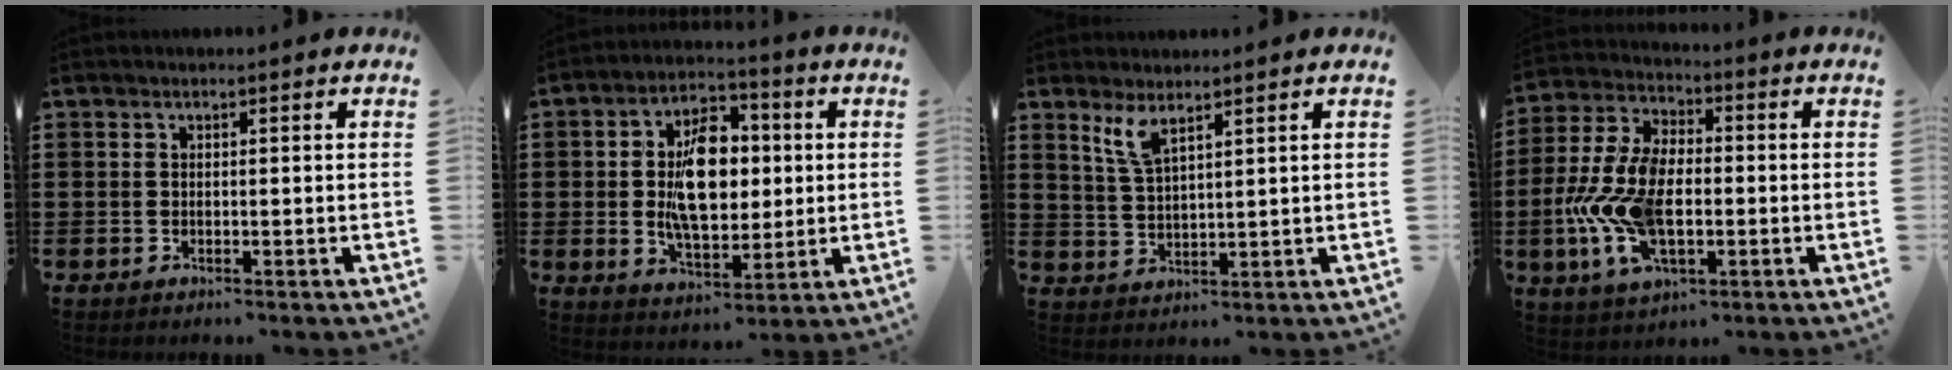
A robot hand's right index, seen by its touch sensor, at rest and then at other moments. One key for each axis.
{"total": 11.3, "fx": 0.7, "fy": 6.4, "fz": 9.2, "tx": -0.175, "ty": 0.010, "tz": 0.011}
{"total": 4.0, "fx": 2.7, "fy": 0.9, "fz": 2.7, "tx": -0.061, "ty": 0.004, "tz": 0.049}
{"total": 11.2, "fx": -2.2, "fy": 5.9, "fz": 9.3, "tx": -0.230, "ty": -0.011, "tz": -0.045}